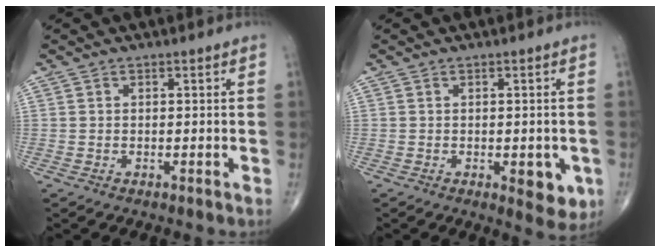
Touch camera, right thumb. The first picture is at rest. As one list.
[{"total": 5.5, "force": [-1.6, 2.5, 4.7], "torque": [-0.037, -0.007, -0.014]}]